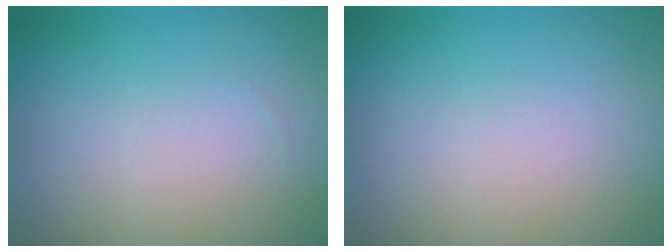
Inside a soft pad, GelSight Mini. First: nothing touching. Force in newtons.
{"total": 0.0}